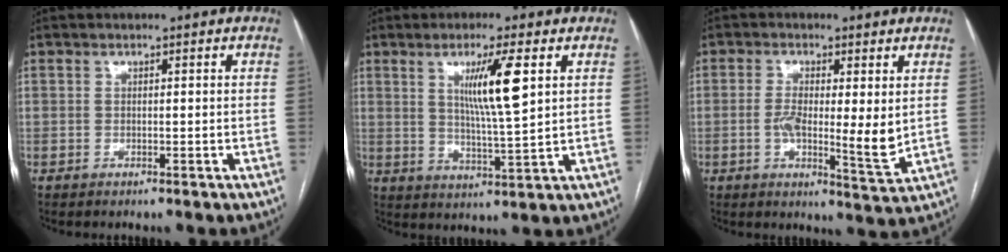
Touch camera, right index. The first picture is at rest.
{"total": 8.4, "force": [2.9, -0.2, 7.9], "torque": [-0.140, -0.009, 0.052]}
{"total": 8.2, "force": [0.2, 1.8, 8.0], "torque": [-0.134, -0.015, -0.001]}